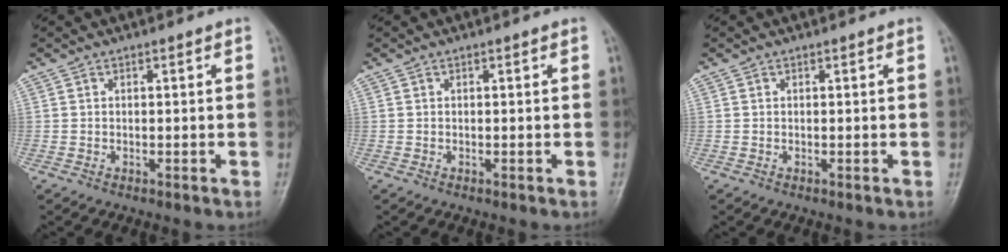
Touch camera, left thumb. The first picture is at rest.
{"total": 0.0}
{"total": 0.0}